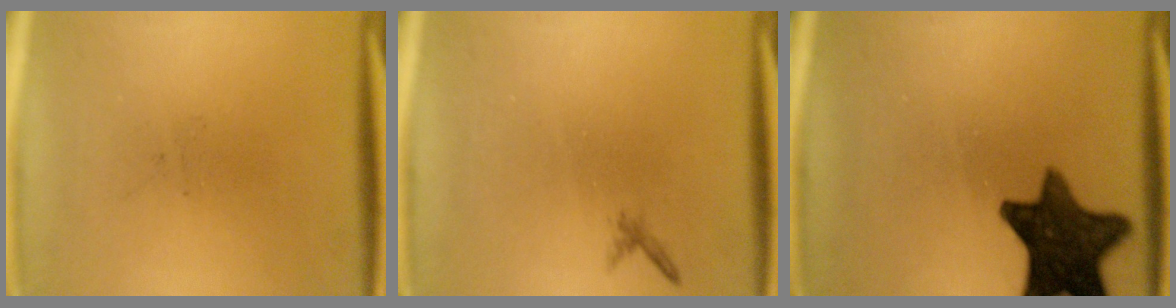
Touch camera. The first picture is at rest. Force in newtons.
{"total": 0.6}
{"total": 12.9}